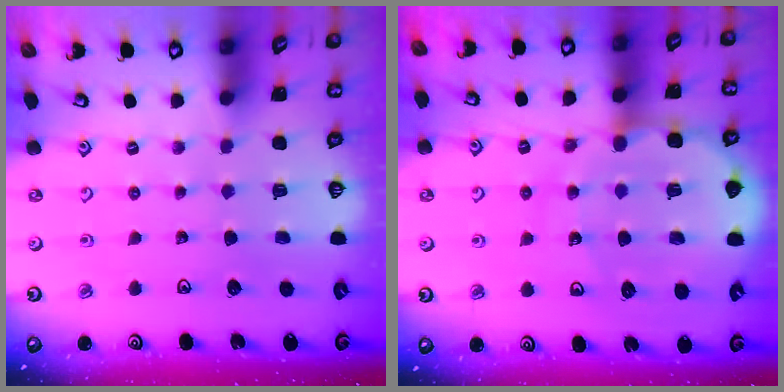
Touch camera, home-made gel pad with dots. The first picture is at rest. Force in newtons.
{"total": 13.3, "press": 12.8, "slide": 3.5}